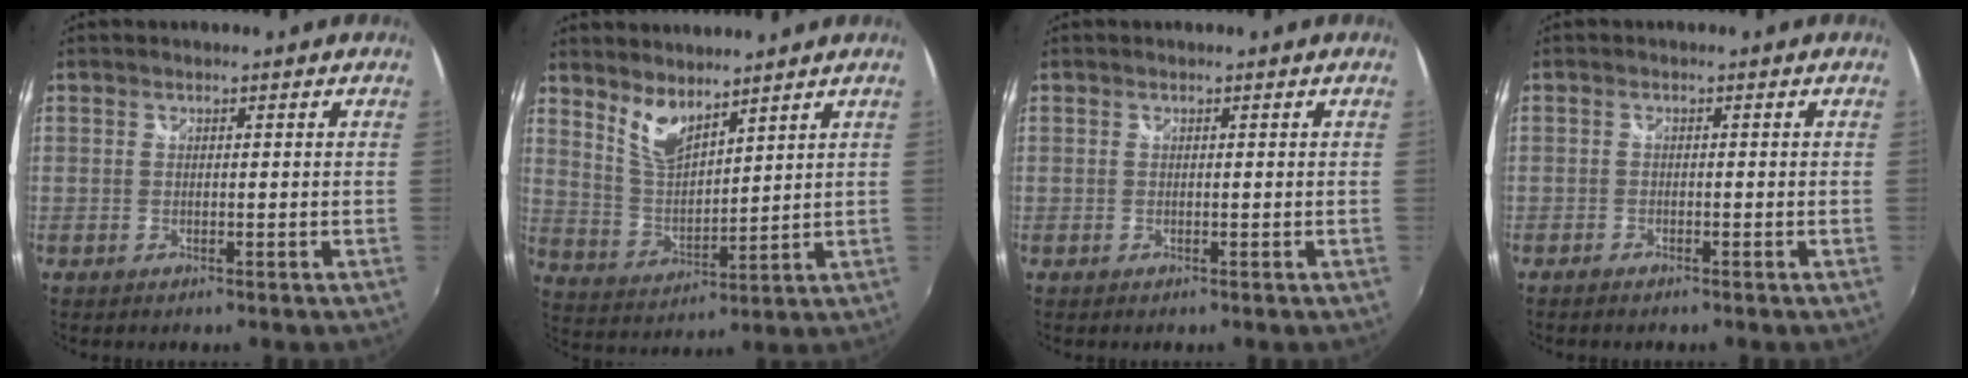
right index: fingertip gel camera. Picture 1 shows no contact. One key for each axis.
{"total": 7.4, "fx": 5.7, "fy": 2.5, "fz": 4.0, "tx": -0.076, "ty": -0.005, "tz": 0.116}
{"total": 0.0}
{"total": 1.2, "fx": -1.1, "fy": 0.4, "fz": 0.4, "tx": -0.015, "ty": -0.002, "tz": -0.023}